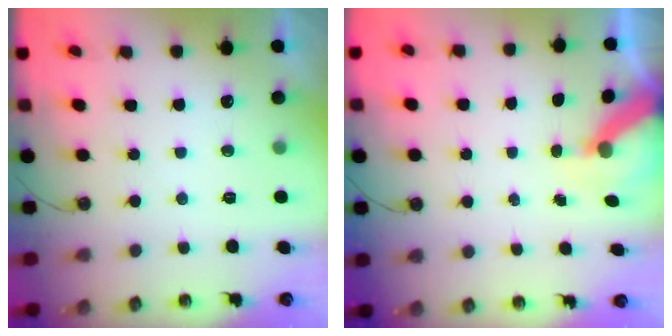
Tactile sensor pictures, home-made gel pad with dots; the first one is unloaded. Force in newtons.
{"total": 7.1, "press": 7.1, "slide": 0.5}